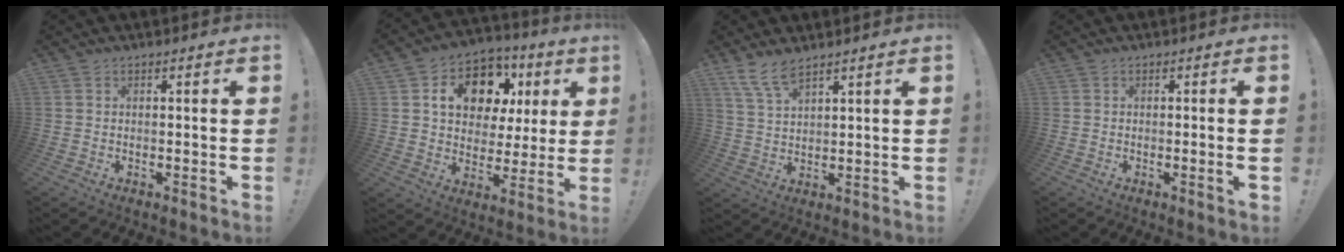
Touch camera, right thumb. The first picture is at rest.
{"total": 15.8, "force": [6.9, 11.0, 9.0], "torque": [-0.147, -0.026, 0.133]}
{"total": 6.6, "force": [5.3, 1.6, 3.5], "torque": [-0.074, -0.022, 0.099]}
{"total": 2.8, "force": [-0.6, -0.4, 2.7], "torque": [-0.035, -0.010, -0.011]}